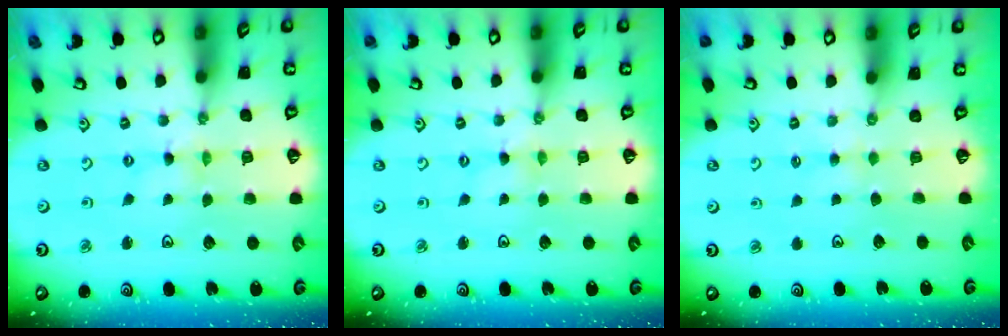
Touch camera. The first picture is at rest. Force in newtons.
{"total": 0.0}
{"total": 2.0, "press": 2.0, "slide": 0.4}